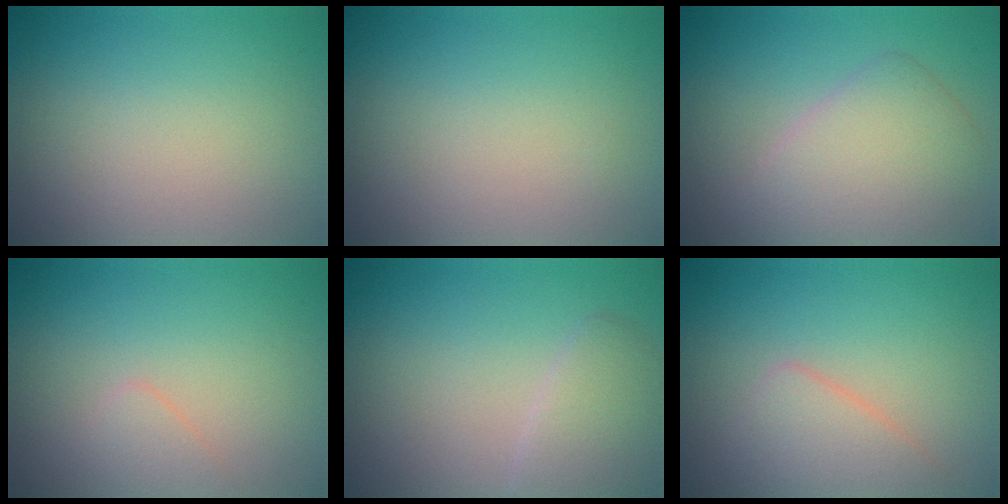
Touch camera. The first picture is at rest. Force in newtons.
{"total": 0.0}
{"total": 4.5, "press": 4.5, "slide": 0.2}
{"total": 1.2, "press": 1.2, "slide": 0.1}
{"total": 2.8, "press": 2.8, "slide": 0.2}
{"total": 2.8, "press": 2.8, "slide": 0.2}